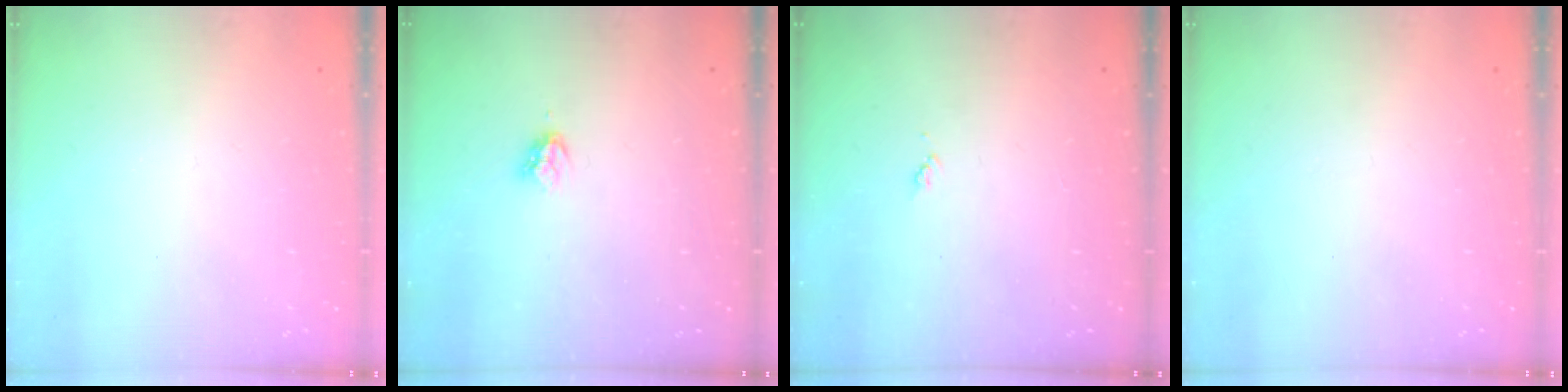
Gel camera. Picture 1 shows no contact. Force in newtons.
{"total": 3.6, "press": 3.6, "slide": 0.7}
{"total": 4.0, "press": 3.9, "slide": 0.5}
{"total": 0.0}